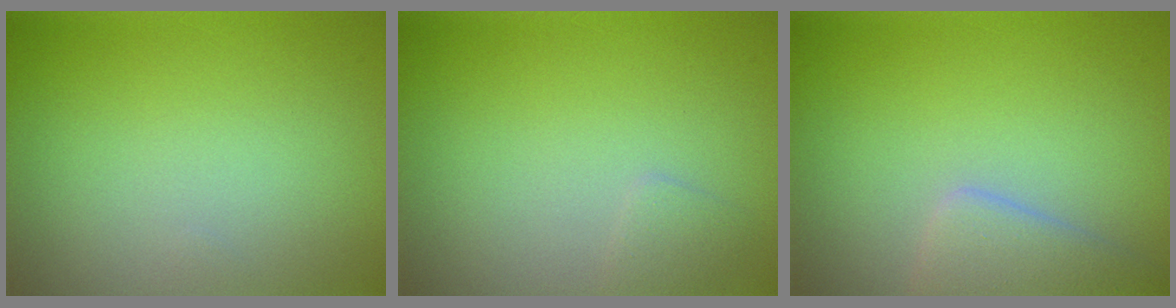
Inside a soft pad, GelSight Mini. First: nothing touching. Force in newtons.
{"total": 0.9, "press": 0.9, "slide": 0.1}
{"total": 3.1, "press": 3.1, "slide": 0.4}